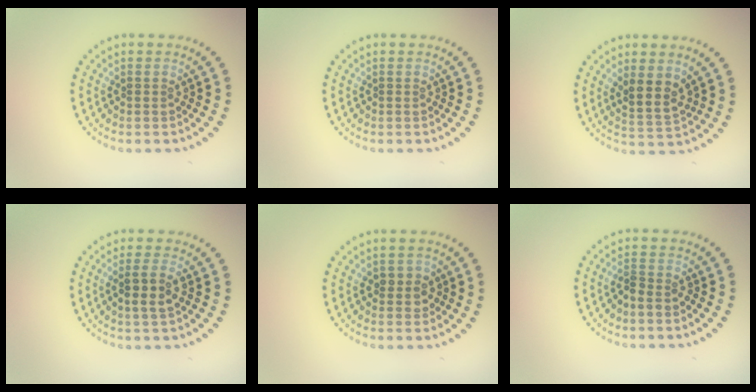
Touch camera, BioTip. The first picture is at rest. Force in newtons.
{"total": 0.0}
{"total": 2.6, "press": 2.2, "slide": 1.4}
{"total": 2.3, "press": 2.2, "slide": 0.9}
{"total": 1.8, "press": 1.7, "slide": 0.7}
{"total": 1.4, "press": 1.1, "slide": 0.8}